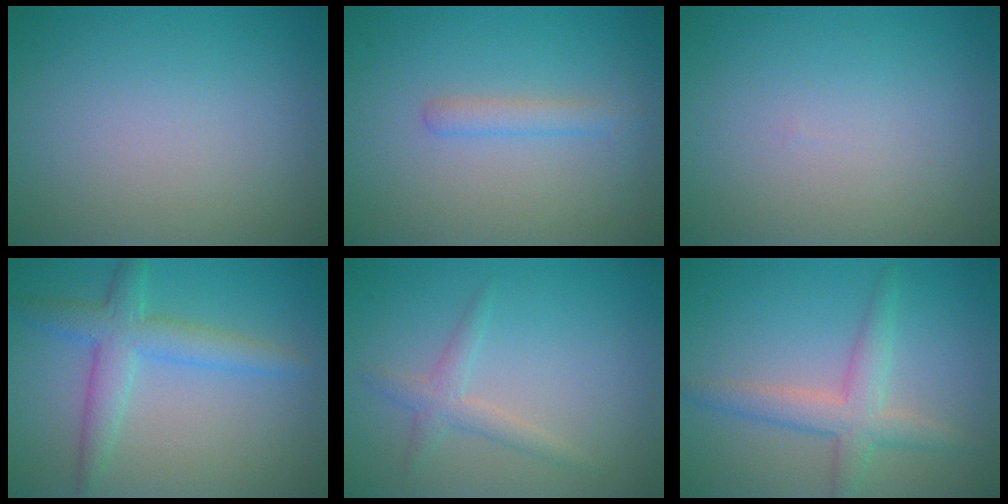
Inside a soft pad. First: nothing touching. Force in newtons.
{"total": 1.7, "press": 1.7, "slide": 0.1}
{"total": 0.0}
{"total": 4.2, "press": 4.2, "slide": 0.2}
{"total": 1.9, "press": 1.9, "slide": 0.1}
{"total": 3.6, "press": 3.6, "slide": 0.1}